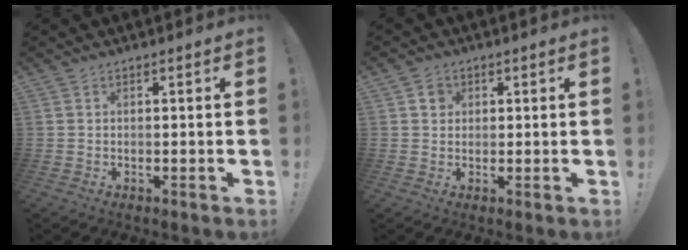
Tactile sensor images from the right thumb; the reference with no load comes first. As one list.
[{"total": 2.7, "force": [0.9, 2.5, 0.8], "torque": [0.002, -0.004, 0.013]}]